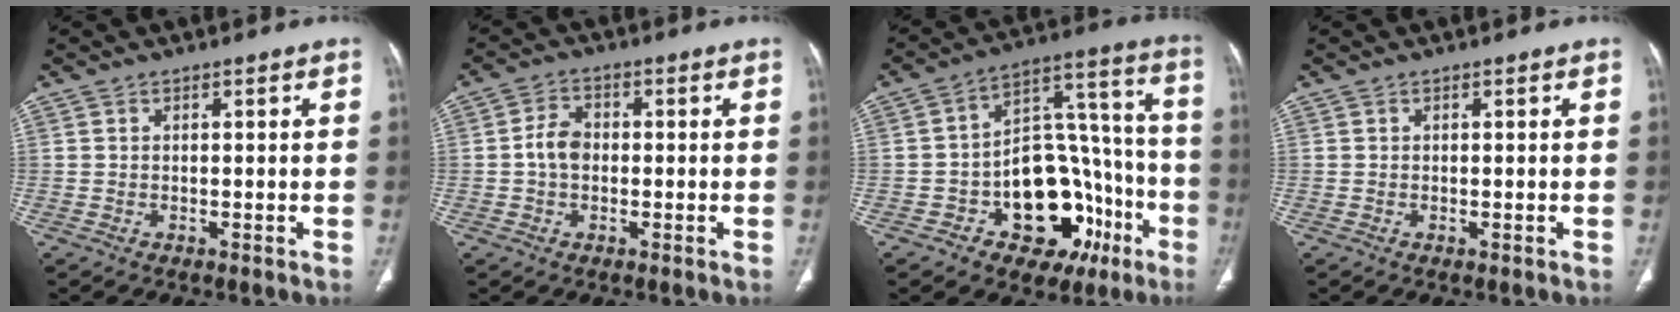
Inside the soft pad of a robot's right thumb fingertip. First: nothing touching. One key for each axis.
{"total": 4.5, "fx": -0.4, "fy": 3.4, "fz": 3.0, "tx": -0.048, "ty": 0.014, "tz": -0.014}
{"total": 22.7, "fx": -8.5, "fy": 14.2, "fz": 15.5, "tx": -0.160, "ty": 0.081, "tz": -0.109}
{"total": 0.0}